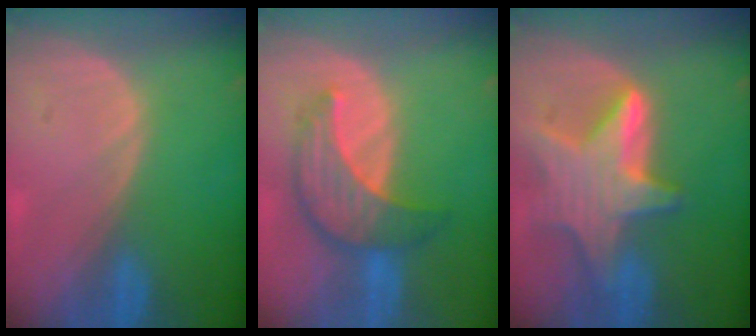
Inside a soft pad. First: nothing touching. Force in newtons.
{"total": 7.8, "press": 7.5, "slide": 2.3}
{"total": 9.5, "press": 9.5, "slide": 0.6}